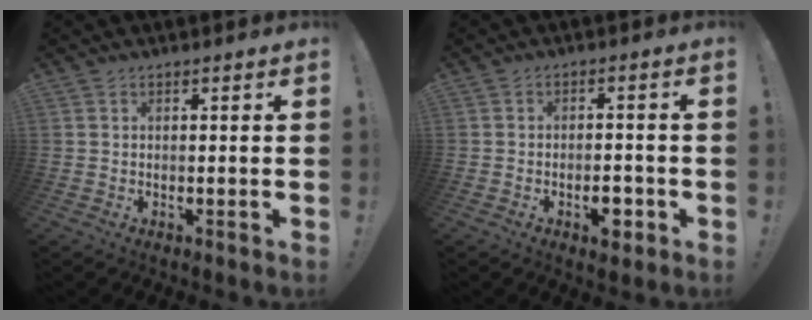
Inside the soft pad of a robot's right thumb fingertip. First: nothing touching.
{"total": 5.3, "force": [-2.6, 2.9, 3.6], "torque": [-0.042, 0.014, -0.043]}